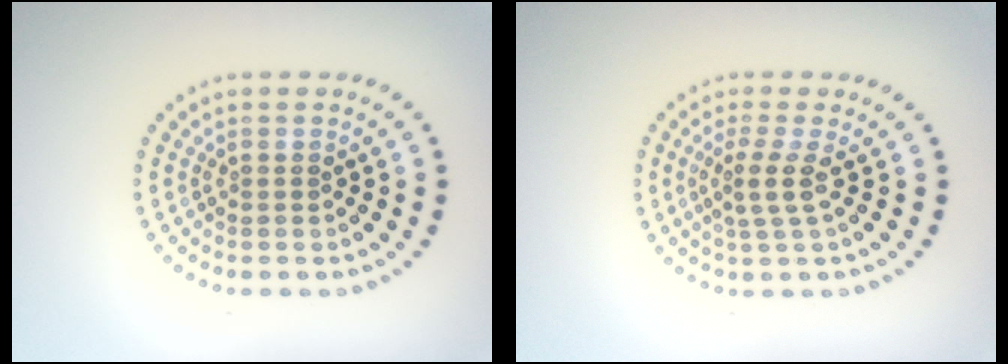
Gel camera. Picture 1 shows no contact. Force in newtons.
{"total": 2.3, "press": 1.6, "slide": 1.6}